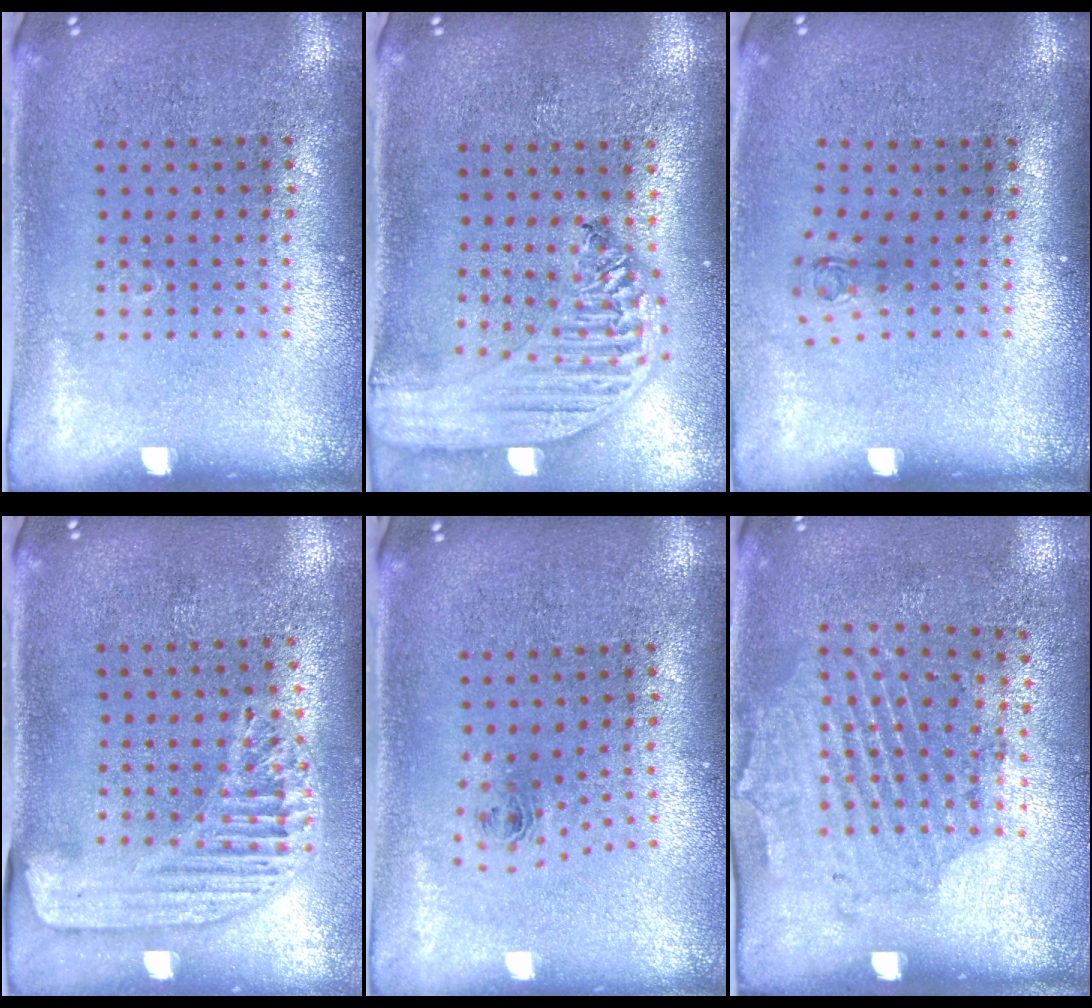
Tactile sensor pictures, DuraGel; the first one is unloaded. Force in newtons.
{"total": 2.9, "press": 2.3, "slide": 1.7}
{"total": 0.7, "press": 0.3, "slide": 0.6}
{"total": 1.6, "press": 1.6, "slide": 0.4}
{"total": 0.9, "press": 0.4, "slide": 0.8}
{"total": 1.8, "press": 1.2, "slide": 1.4}